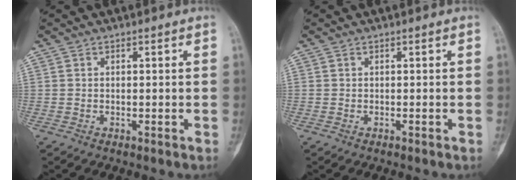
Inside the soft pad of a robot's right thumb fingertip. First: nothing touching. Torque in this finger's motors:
{"motor_torque": [0.08, 0.18, -0.06, 0.01, 0.06]}